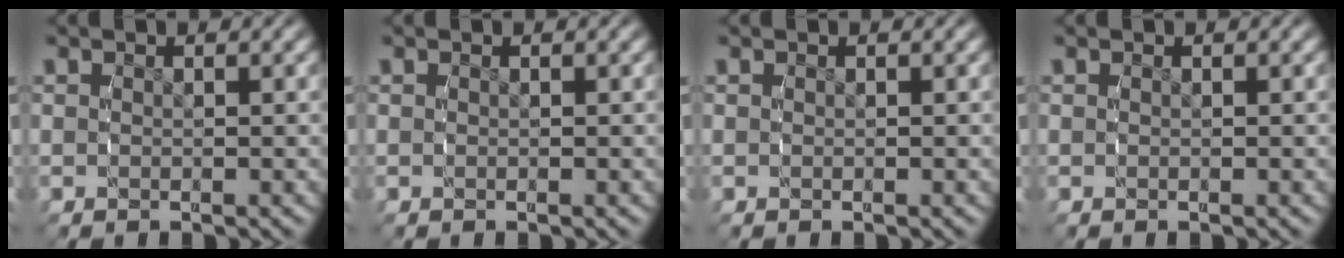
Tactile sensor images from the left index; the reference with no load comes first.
{"total": 0.0}
{"total": 0.0}
{"total": 0.0}